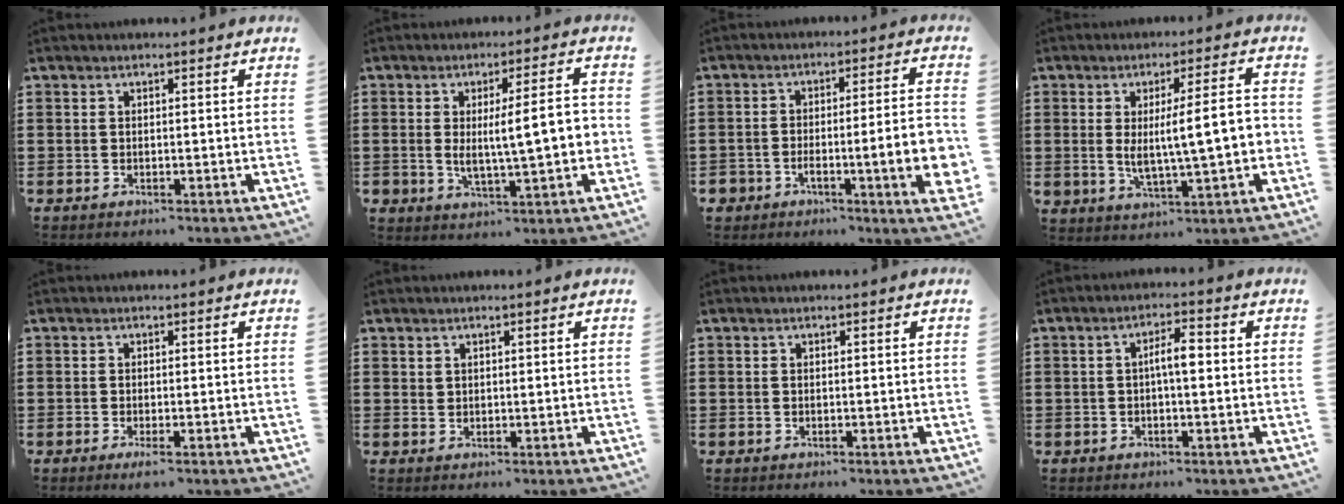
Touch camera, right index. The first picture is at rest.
{"total": 8.9, "force": [0.3, 1.9, 8.7], "torque": [-0.138, -0.004, 0.000]}
{"total": 8.8, "force": [-2.8, 2.5, 8.0], "torque": [-0.120, -0.007, -0.050]}
{"total": 9.9, "force": [0.4, 2.1, 9.6], "torque": [-0.169, -0.001, 0.002]}
{"total": 1.3, "force": [-0.7, 0.1, 1.0], "torque": [-0.025, -0.008, -0.014]}
{"total": 1.1, "force": [0.9, 0.5, 0.3], "torque": [-0.008, -0.001, 0.019]}
{"total": 0.0}
{"total": 3.7, "force": [-0.1, 0.9, 3.6], "torque": [-0.066, 0.007, -0.005]}